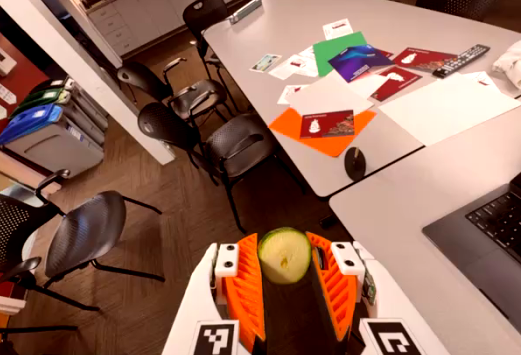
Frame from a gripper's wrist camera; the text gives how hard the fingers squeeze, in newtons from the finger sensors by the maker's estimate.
{"total": 11.7, "left": 11.6, "right": 11.8}